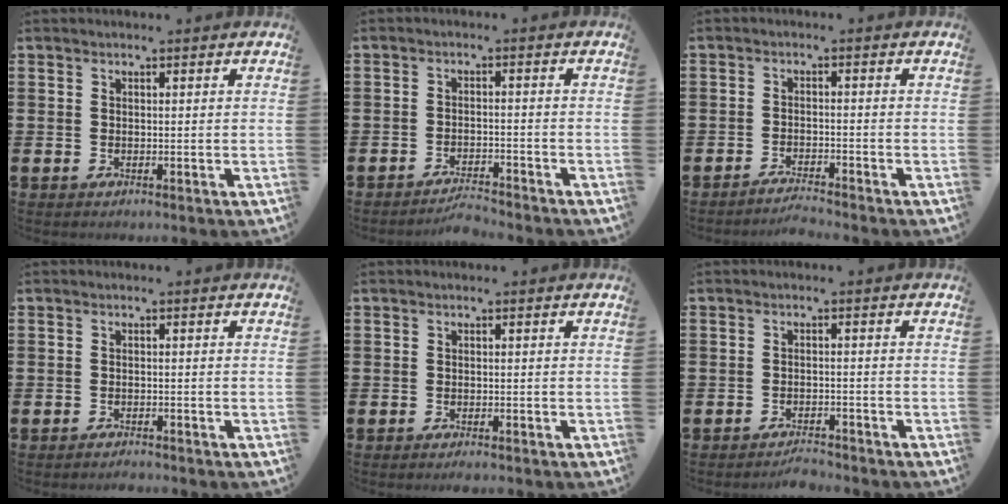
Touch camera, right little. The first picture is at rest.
{"total": 2.4, "force": [-2.4, 0.0, 0.3], "torque": [-0.010, 0.006, -0.050]}
{"total": 2.2, "force": [-2.2, -0.2, 0.4], "torque": [-0.007, 0.003, -0.044]}
{"total": 1.0, "force": [-1.0, 0.1, 0.1], "torque": [0.003, -0.006, -0.022]}
{"total": 0.6, "force": [-0.5, 0.1, 0.4], "torque": [-0.008, -0.003, -0.009]}
{"total": 1.8, "force": [-1.8, 0.1, 0.2], "torque": [-0.008, 0.004, -0.038]}